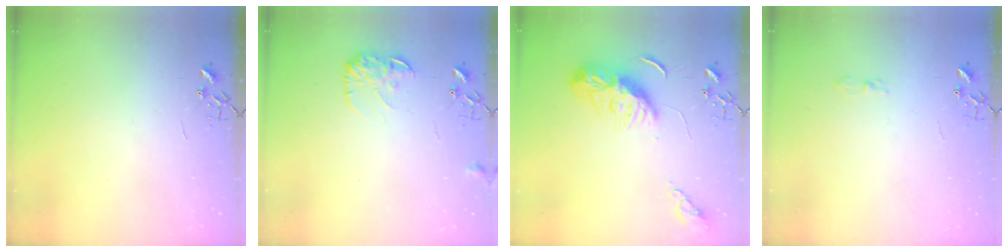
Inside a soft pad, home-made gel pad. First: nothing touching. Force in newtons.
{"total": 9.5, "press": 9.5, "slide": 0.2}
{"total": 10.9, "press": 10.8, "slide": 1.0}
{"total": 4.1, "press": 4.0, "slide": 0.8}